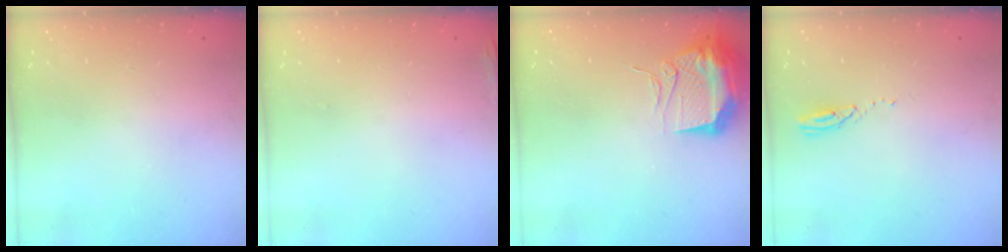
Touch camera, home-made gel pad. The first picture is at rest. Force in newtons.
{"total": 6.3, "press": 5.9, "slide": 2.1}
{"total": 12.6, "press": 12.5, "slide": 1.2}
{"total": 3.4, "press": 3.3, "slide": 0.3}